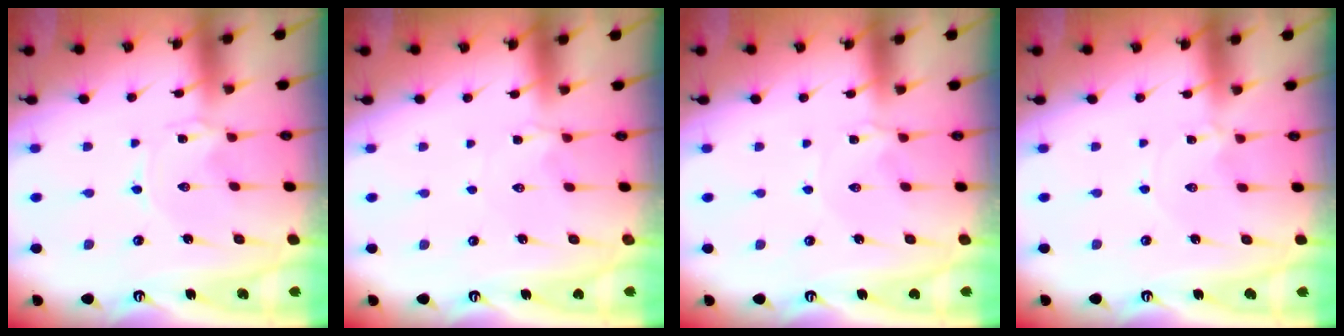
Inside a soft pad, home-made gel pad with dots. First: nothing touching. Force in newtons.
{"total": 2.2, "press": 2.2, "slide": 0.4}
{"total": 1.2, "press": 1.1, "slide": 0.3}
{"total": 0.0}